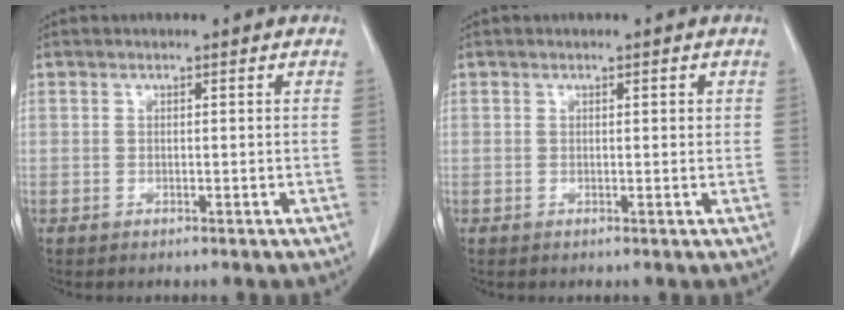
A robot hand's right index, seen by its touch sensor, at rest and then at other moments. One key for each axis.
{"total": 0.9, "fx": 0.4, "fy": 0.4, "fz": 0.7, "tx": -0.008, "ty": 0.001, "tz": 0.004}